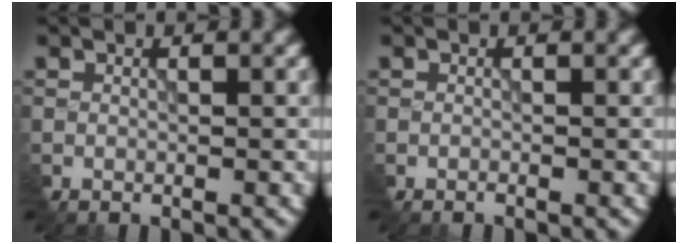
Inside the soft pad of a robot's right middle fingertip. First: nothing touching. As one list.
[{"total": 0.0}]